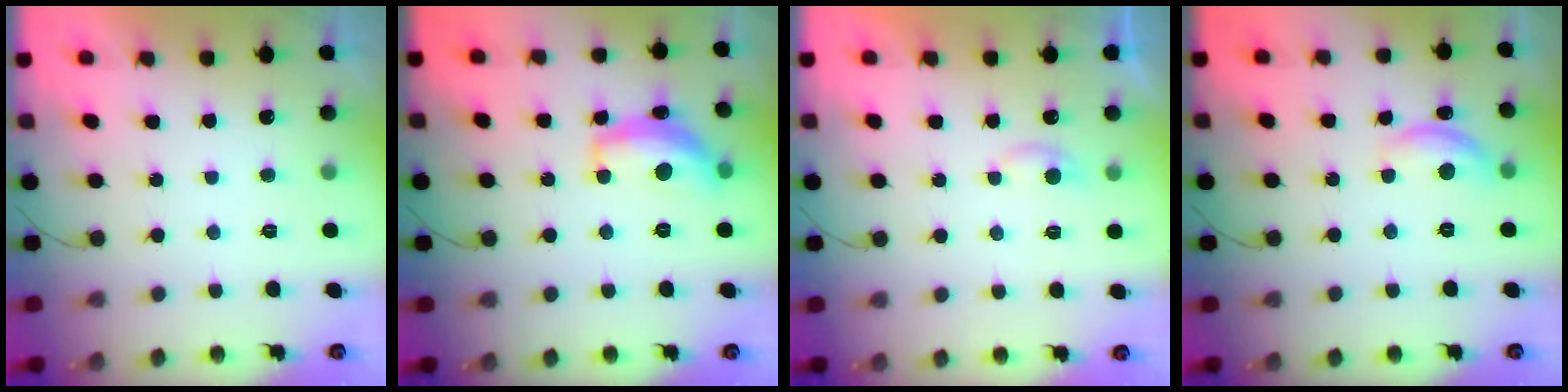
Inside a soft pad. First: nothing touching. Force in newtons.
{"total": 13.7, "press": 13.6, "slide": 0.8}
{"total": 3.4, "press": 3.4, "slide": 0.3}
{"total": 10.1, "press": 10.0, "slide": 0.6}